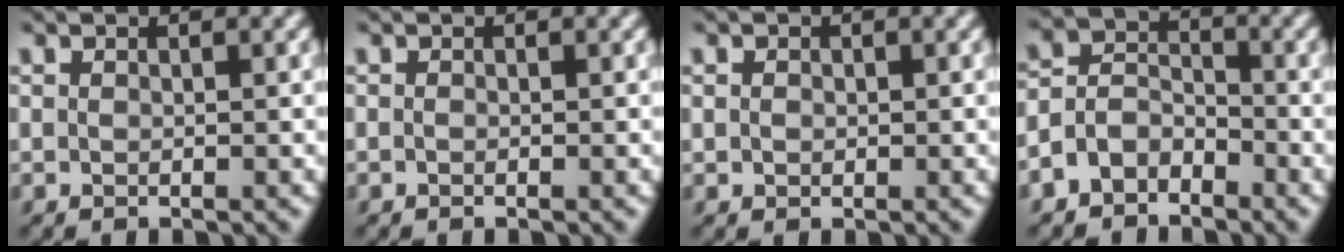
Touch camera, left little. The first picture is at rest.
{"total": 0.0}
{"total": 0.6, "force": [0.0, 0.5, 0.1], "torque": [-0.001, -0.002, 0.002]}
{"total": 3.6, "force": [-2.4, 2.4, 1.1], "torque": [-0.018, 0.009, -0.056]}